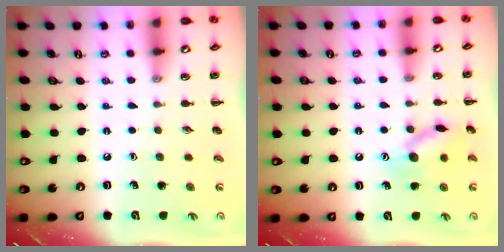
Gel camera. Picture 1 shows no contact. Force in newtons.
{"total": 11.7, "press": 11.7, "slide": 0.5}